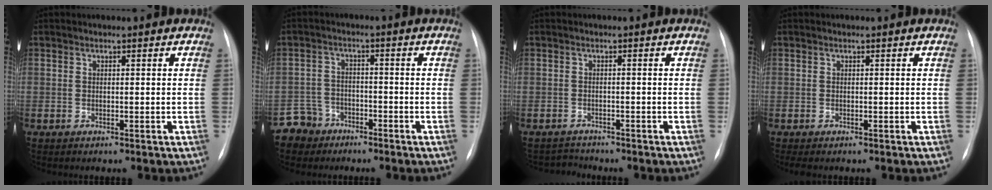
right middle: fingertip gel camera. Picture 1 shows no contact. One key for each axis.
{"total": 4.9, "fx": -3.5, "fy": 3.3, "fz": -0.6, "tx": 0.019, "ty": 0.005, "tz": -0.068}
{"total": 2.4, "fx": -2.1, "fy": 0.2, "fz": -1.0, "tx": 0.021, "ty": -0.011, "tz": -0.033}
{"total": 1.7, "fx": -1.3, "fy": 0.6, "fz": 0.9, "tx": -0.007, "ty": -0.003, "tz": -0.011}